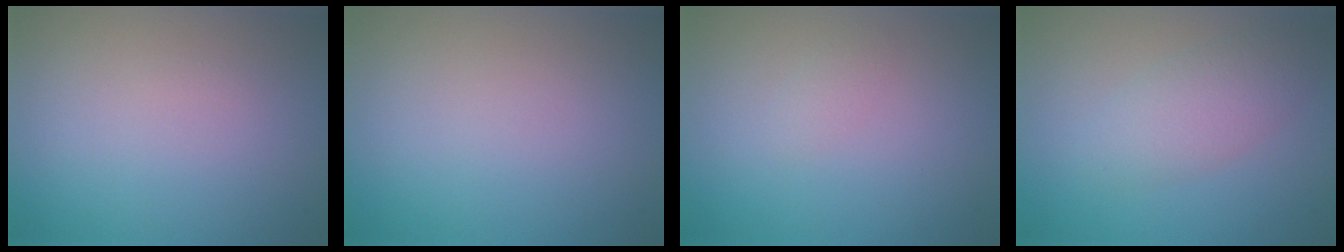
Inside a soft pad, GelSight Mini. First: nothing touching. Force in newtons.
{"total": 0.0}
{"total": 0.8, "press": 0.8, "slide": 0.0}
{"total": 2.9, "press": 2.9, "slide": 0.1}